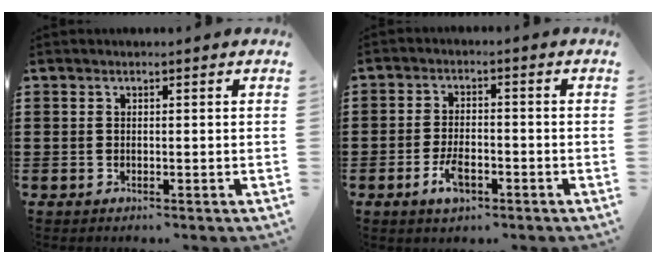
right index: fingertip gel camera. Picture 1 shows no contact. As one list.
[{"total": 4.6, "force": [-2.1, 2.0, 3.5], "torque": [-0.079, -0.002, -0.043]}]